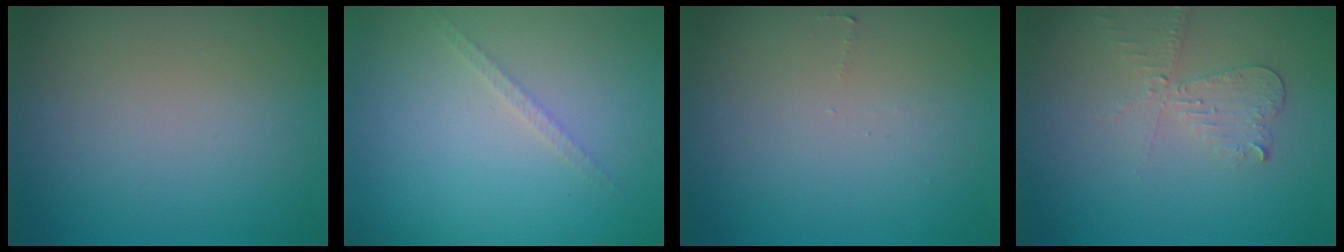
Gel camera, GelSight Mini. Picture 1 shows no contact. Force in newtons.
{"total": 1.1, "press": 1.1, "slide": 0.2}
{"total": 0.5, "press": 0.5, "slide": 0.1}
{"total": 2.8, "press": 2.6, "slide": 0.9}